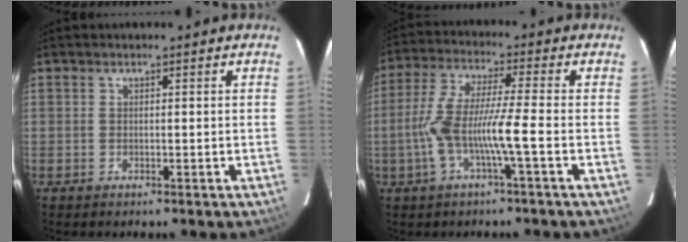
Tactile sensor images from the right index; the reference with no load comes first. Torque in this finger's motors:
{"motor_torque": [1.20, -0.46, 0.65, 0.21]}